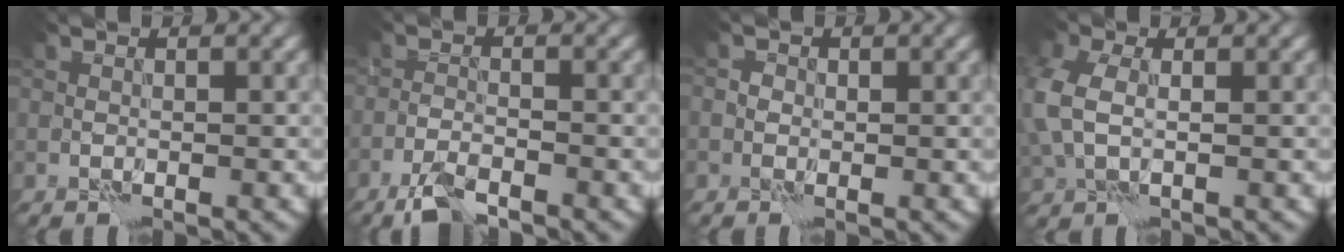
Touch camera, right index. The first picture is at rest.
{"total": 3.3, "force": [-2.6, 0.7, 1.9], "torque": [-0.044, -0.003, -0.059]}
{"total": 0.9, "force": [-0.2, 0.9, 0.2], "torque": [0.008, 0.003, -0.010]}
{"total": 4.9, "force": [0.3, 3.3, 3.6], "torque": [-0.103, 0.000, 0.000]}